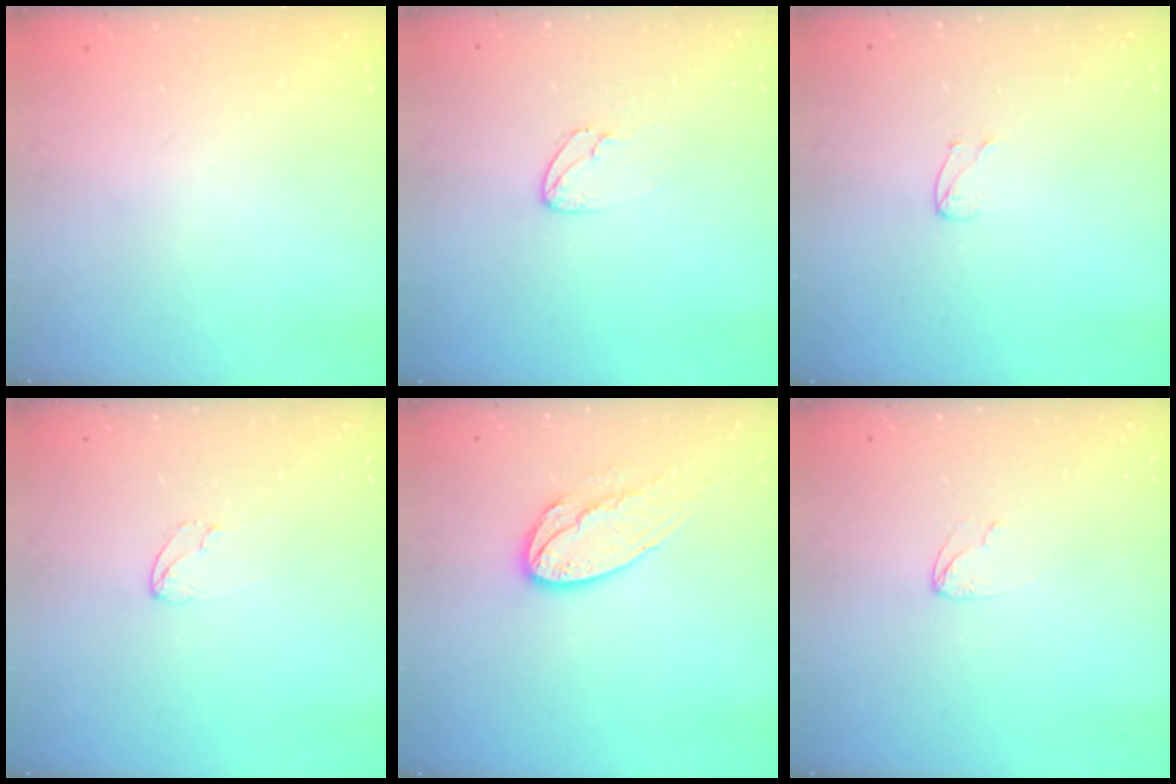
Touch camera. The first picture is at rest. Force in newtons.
{"total": 3.1, "press": 3.1, "slide": 0.3}
{"total": 3.1, "press": 3.1, "slide": 0.3}
{"total": 2.8, "press": 2.8, "slide": 0.2}
{"total": 12.3, "press": 12.2, "slide": 1.0}
{"total": 3.7, "press": 3.7, "slide": 0.3}